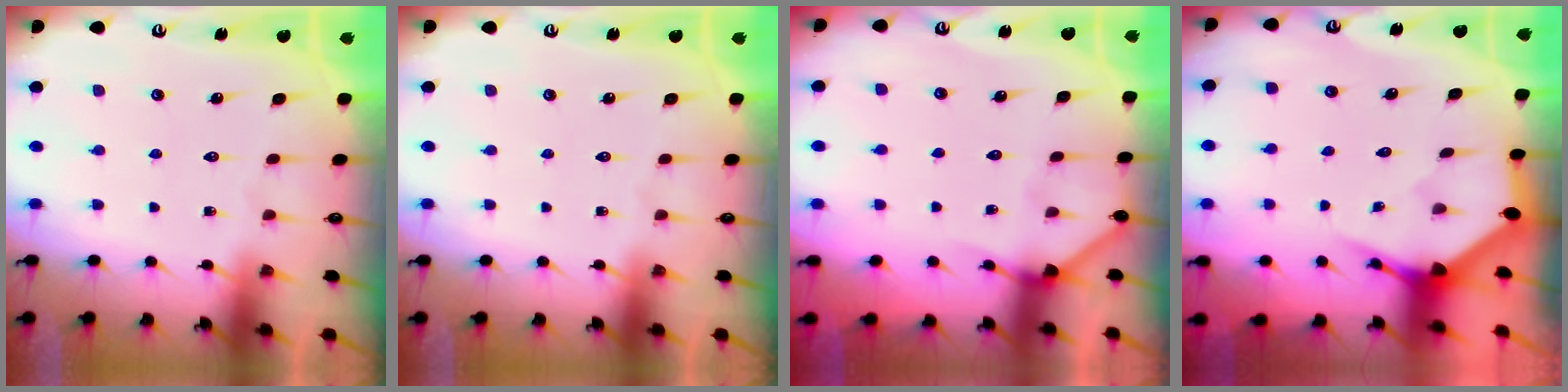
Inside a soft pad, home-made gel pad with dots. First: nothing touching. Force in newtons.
{"total": 0.0}
{"total": 3.7, "press": 3.7, "slide": 0.4}
{"total": 3.4, "press": 3.4, "slide": 0.1}